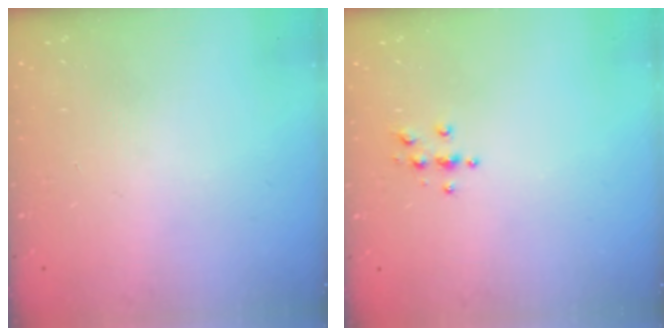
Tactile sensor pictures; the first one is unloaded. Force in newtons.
{"total": 3.9, "press": 3.9, "slide": 0.4}